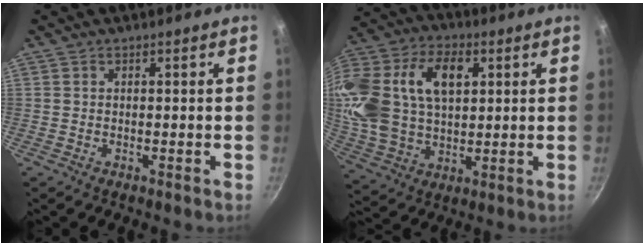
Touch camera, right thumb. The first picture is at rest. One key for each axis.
{"total": 25.2, "fx": 6.8, "fy": 16.5, "fz": 17.9, "tx": -0.382, "ty": 0.020, "tz": 0.123}